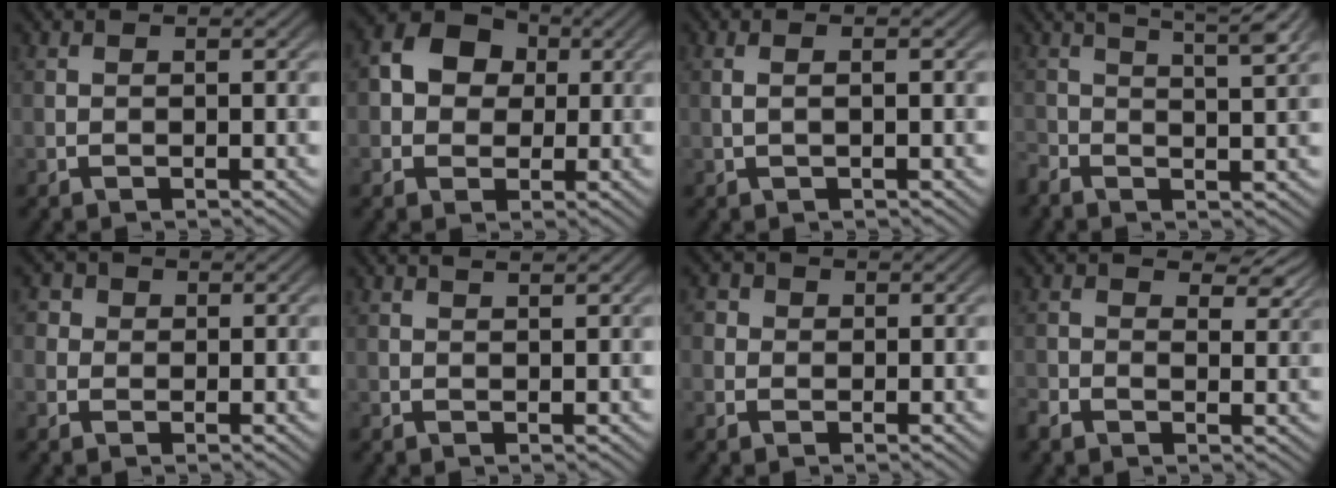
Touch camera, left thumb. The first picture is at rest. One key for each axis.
{"total": 7.0, "fx": 1.2, "fy": 5.8, "fz": 3.8, "tx": -0.085, "ty": 0.018, "tz": 0.004}
{"total": 1.2, "fx": 0.1, "fy": 0.1, "fz": 1.2, "tx": -0.023, "ty": 0.002, "tz": 0.001}
{"total": 7.0, "fx": 3.5, "fy": 1.6, "fz": 5.9, "tx": -0.089, "ty": 0.029, "tz": 0.031}
{"total": 2.3, "fx": 0.5, "fy": 2.1, "fz": 0.7, "tx": -0.022, "ty": 0.004, "tz": -0.002}
{"total": 1.0, "fx": 0.9, "fy": 0.0, "fz": 0.5, "tx": -0.014, "ty": -0.001, "tz": 0.012}
{"total": 2.0, "fx": 0.3, "fy": 1.9, "fz": 0.6, "tx": -0.018, "ty": 0.004, "tz": -0.004}
{"total": 4.7, "fx": 1.3, "fy": 3.2, "fz": 3.1, "tx": -0.056, "ty": -0.007, "tz": 0.014}